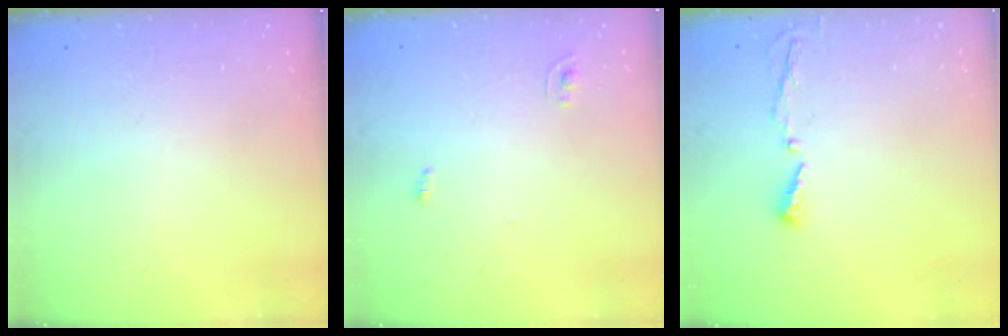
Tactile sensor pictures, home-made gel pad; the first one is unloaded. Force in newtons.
{"total": 2.4, "press": 2.4, "slide": 0.2}
{"total": 3.6, "press": 3.6, "slide": 0.4}